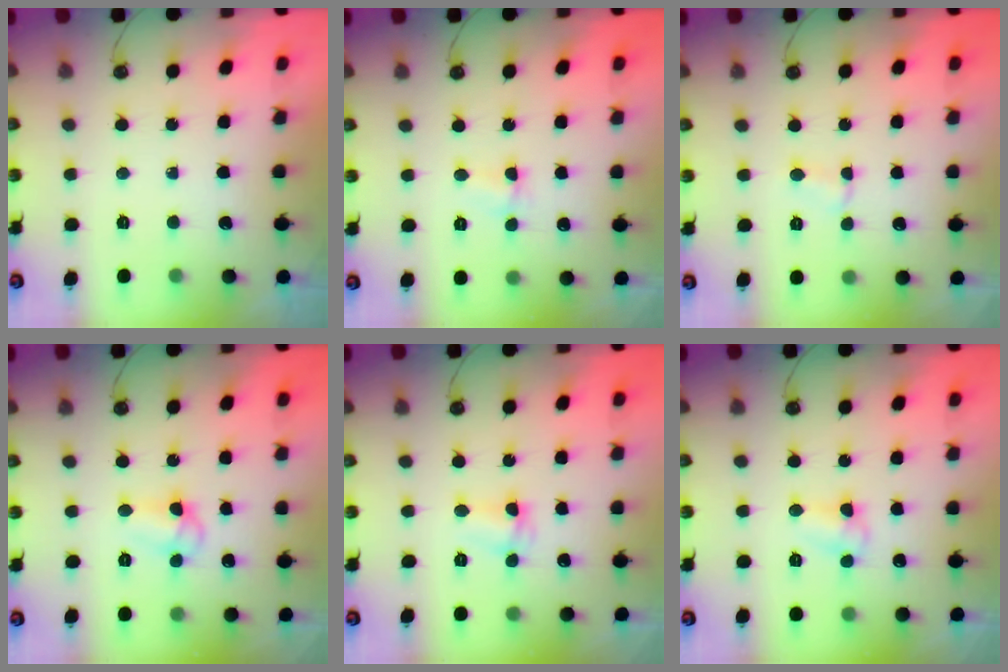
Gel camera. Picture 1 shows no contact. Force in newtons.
{"total": 2.2, "press": 2.1, "slide": 0.5}
{"total": 2.6, "press": 2.6, "slide": 0.3}
{"total": 6.4, "press": 6.4, "slide": 0.4}
{"total": 2.4, "press": 2.4, "slide": 0.3}
{"total": 5.9, "press": 5.9, "slide": 0.6}